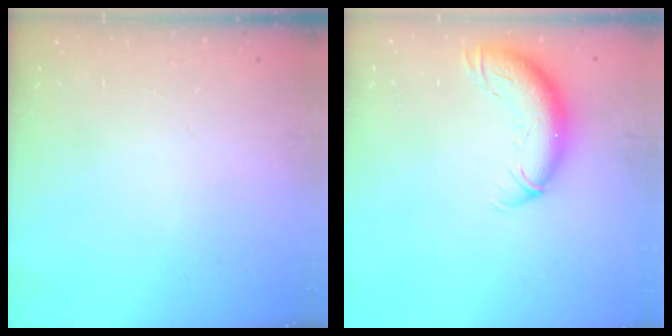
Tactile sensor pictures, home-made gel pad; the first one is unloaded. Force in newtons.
{"total": 12.1, "press": 11.7, "slide": 3.1}